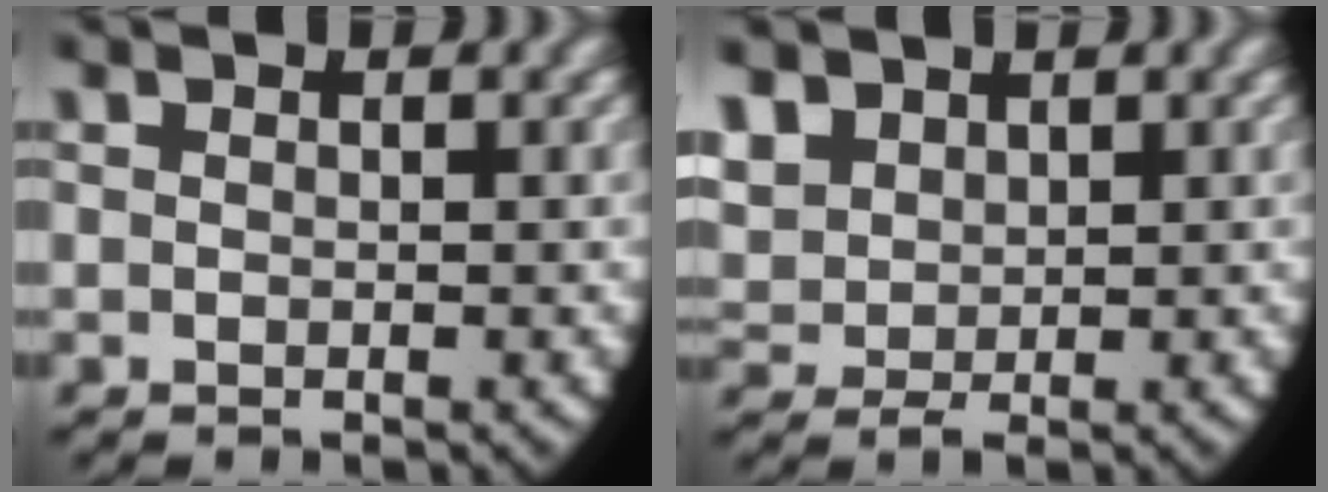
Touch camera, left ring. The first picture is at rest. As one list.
[{"total": 3.6, "force": [1.4, 2.8, 1.7], "torque": [-0.053, -0.013, 0.038]}]